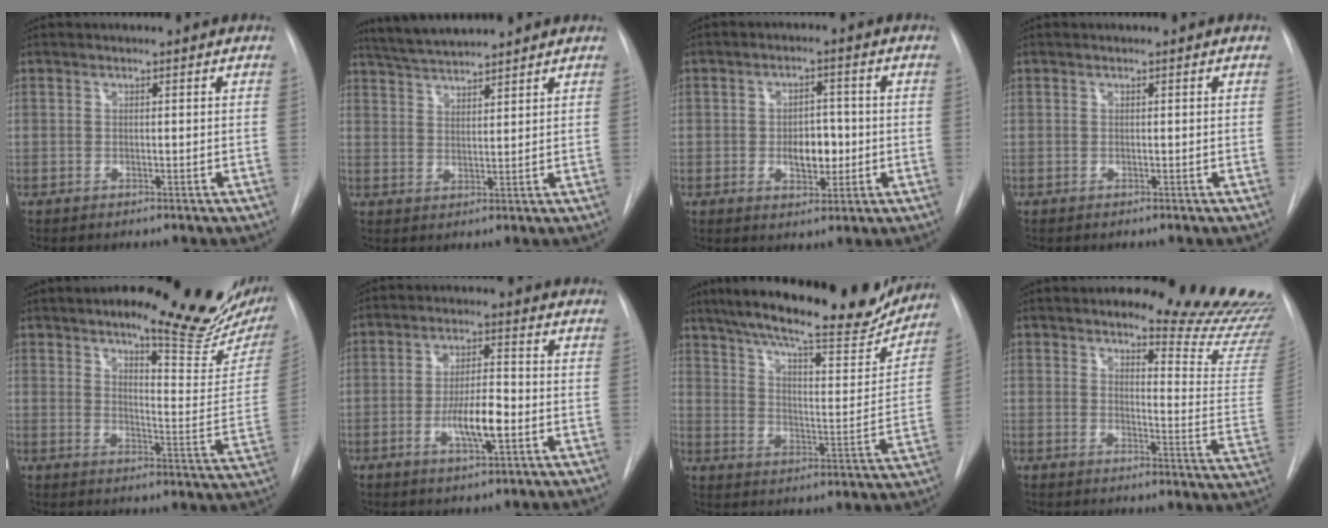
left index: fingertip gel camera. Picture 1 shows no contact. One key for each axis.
{"total": 7.6, "fx": 7.1, "fy": 0.2, "fz": 2.6, "tx": -0.054, "ty": 0.028, "tz": 0.127}
{"total": 5.4, "fx": -0.6, "fy": 3.2, "fz": 4.4, "tx": -0.062, "ty": 0.006, "tz": -0.004}
{"total": 0.0}
{"total": 21.6, "fx": 15.8, "fy": 4.7, "fz": 13.9, "tx": -0.179, "ty": -0.028, "tz": 0.193}
{"total": 7.1, "fx": -2.1, "fy": 1.6, "fz": 6.6, "tx": -0.123, "ty": -0.001, "tz": -0.036}
{"total": 23.7, "fx": 20.4, "fy": 3.9, "fz": 11.5, "tx": -0.187, "ty": -0.019, "tz": 0.280}
{"total": 19.1, "fx": 17.9, "fy": 1.6, "fz": 6.6, "tx": -0.065, "ty": -0.134, "tz": 0.192}